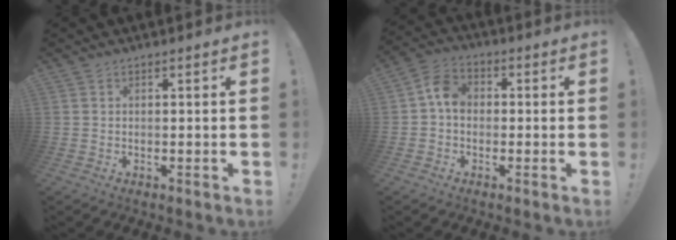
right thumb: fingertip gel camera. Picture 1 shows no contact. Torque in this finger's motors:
{"motor_torque": [1.27, 1.09, 0.81, -0.95, 0.00]}